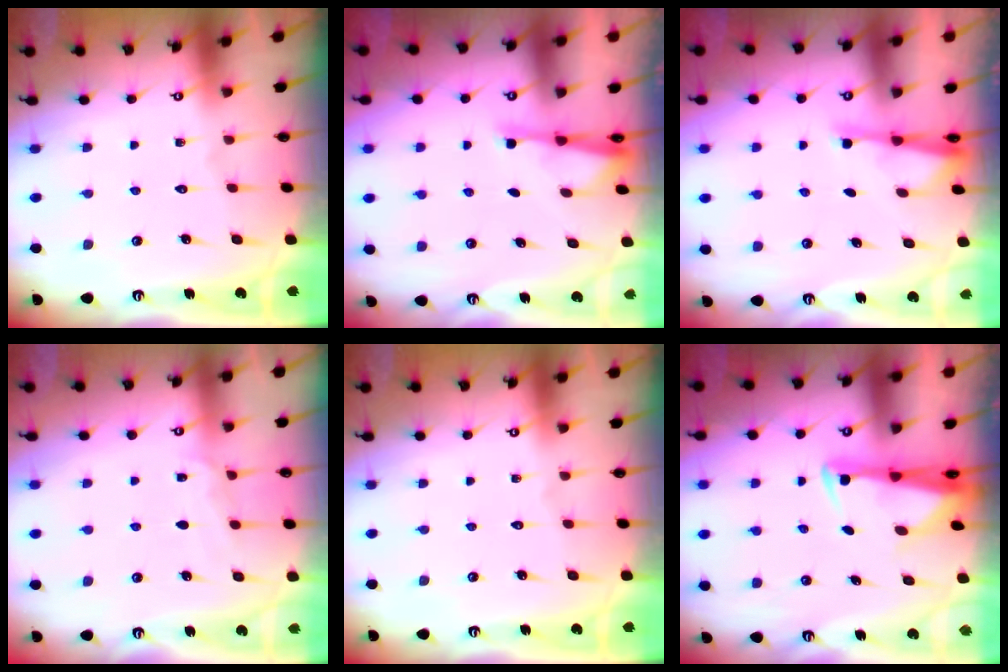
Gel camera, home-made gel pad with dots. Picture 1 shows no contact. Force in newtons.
{"total": 2.2, "press": 2.2, "slide": 0.3}
{"total": 2.2, "press": 2.2, "slide": 0.3}
{"total": 4.8, "press": 4.7, "slide": 0.4}
{"total": 0.0}
{"total": 2.8, "press": 2.6, "slide": 0.9}